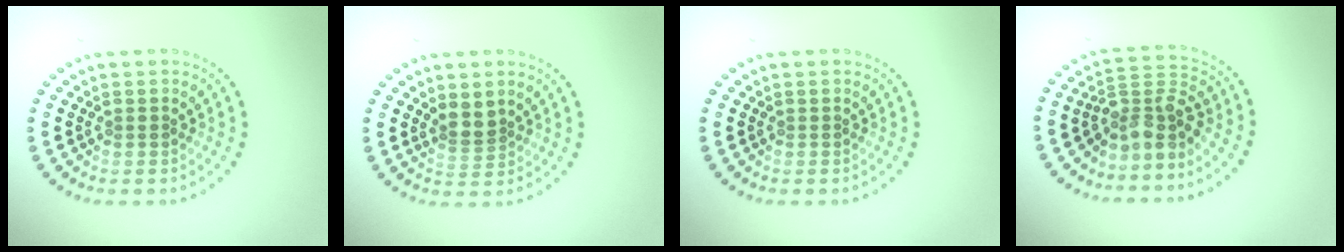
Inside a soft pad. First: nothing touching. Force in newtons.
{"total": 2.1, "press": 1.6, "slide": 1.3}
{"total": 0.0}
{"total": 3.5, "press": 2.7, "slide": 2.2}